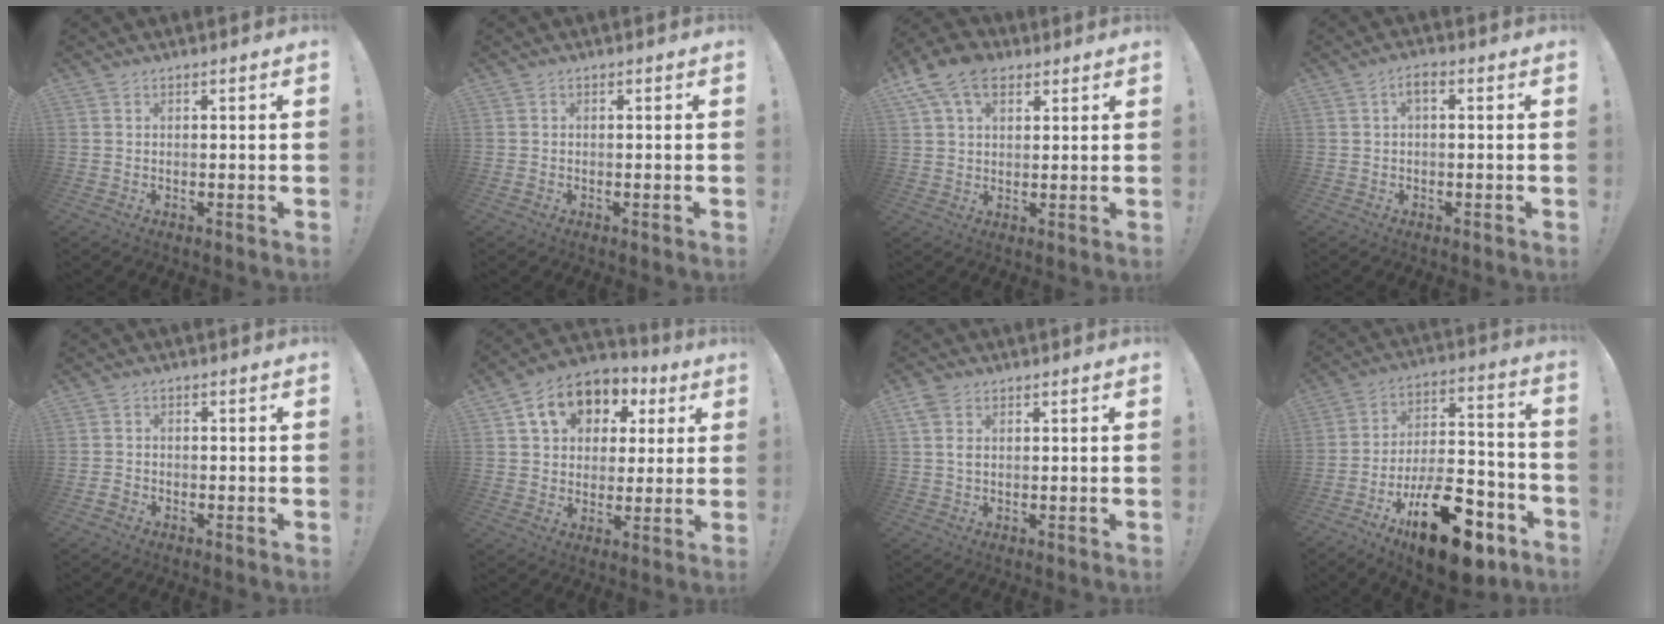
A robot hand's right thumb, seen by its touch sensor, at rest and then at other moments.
{"total": 0.6, "force": [-0.5, 0.1, 0.3], "torque": [-0.009, 0.002, -0.008]}
{"total": 11.1, "force": [5.4, 7.1, 6.6], "torque": [-0.107, -0.010, 0.105]}
{"total": 2.6, "force": [0.0, 0.9, 2.4], "torque": [-0.047, 0.009, -0.001]}
{"total": 2.1, "force": [-1.6, 1.0, 0.9], "torque": [-0.014, 0.007, -0.027]}
{"total": 13.3, "force": [5.4, 10.2, 6.6], "torque": [-0.102, -0.017, 0.103]}
{"total": 3.2, "force": [1.2, 2.1, 2.0], "torque": [-0.035, 0.002, 0.022]}
{"total": 23.3, "force": [-13.3, 10.4, 16.0], "torque": [-0.254, 0.093, -0.210]}